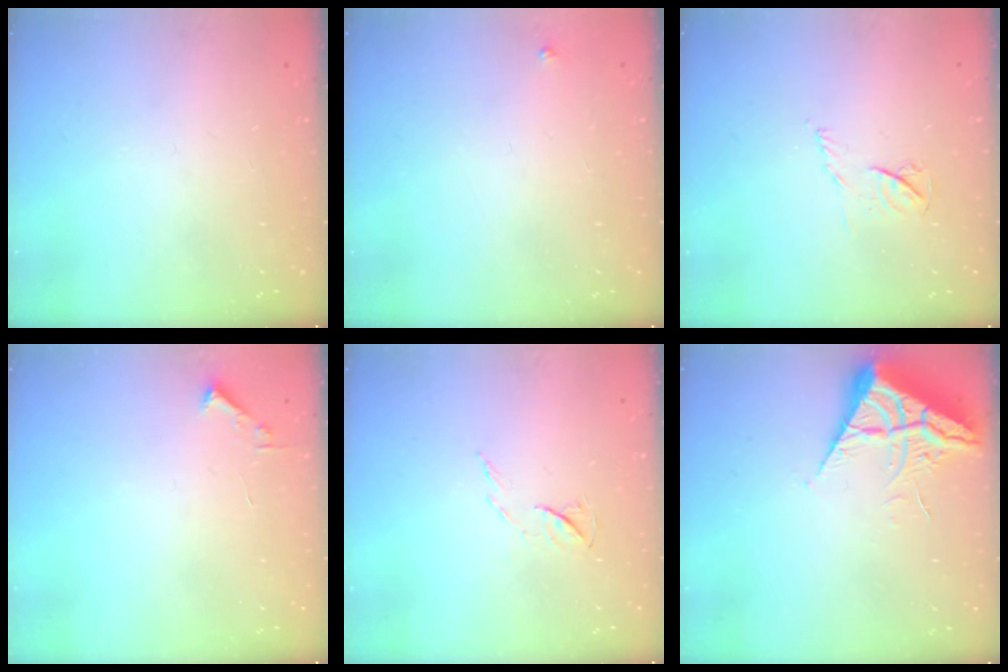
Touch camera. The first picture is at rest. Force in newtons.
{"total": 2.7, "press": 2.7, "slide": 0.3}
{"total": 5.4, "press": 5.3, "slide": 0.7}
{"total": 1.7, "press": 1.7, "slide": 0.2}
{"total": 5.0, "press": 5.0, "slide": 0.7}
{"total": 6.5, "press": 6.4, "slide": 0.7}